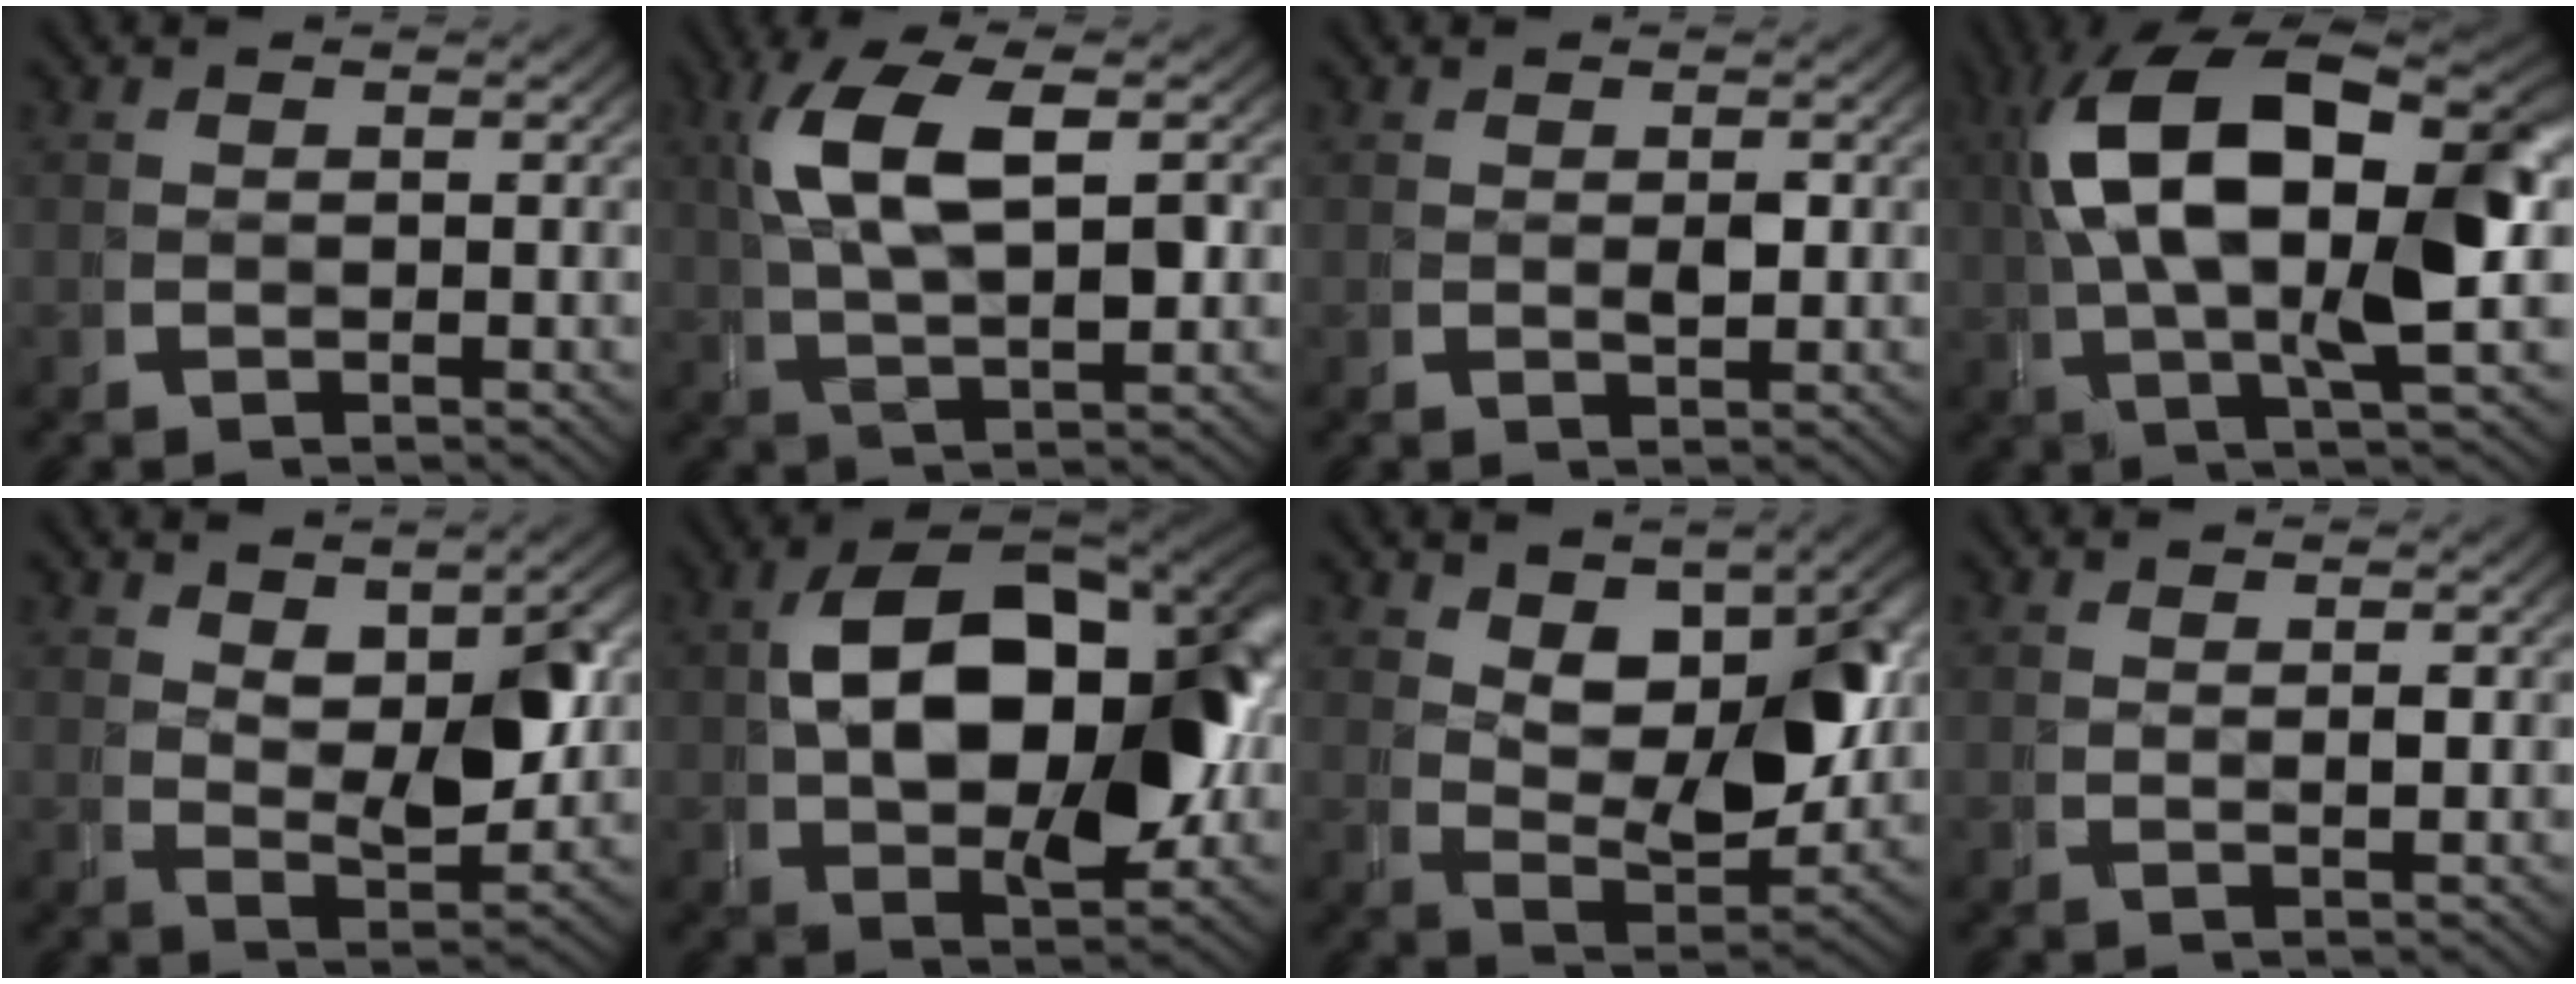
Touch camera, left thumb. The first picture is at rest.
{"total": 6.8, "force": [2.0, 2.9, 5.9], "torque": [-0.113, 0.014, 0.038]}
{"total": 1.1, "force": [0.4, 0.6, 0.7], "torque": [-0.015, -0.004, 0.012]}
{"total": 15.1, "force": [2.2, 7.4, 13.0], "torque": [-0.229, -0.005, 0.034]}
{"total": 4.1, "force": [1.7, 1.6, 3.3], "torque": [-0.055, -0.008, 0.036]}
{"total": 17.5, "force": [0.8, 10.5, 14.0], "torque": [-0.222, -0.029, 0.028]}
{"total": 6.8, "force": [1.8, 3.4, 5.6], "torque": [-0.103, -0.025, 0.043]}
{"total": 0.5, "force": [0.5, -0.1, 0.1], "torque": [-0.001, 0.006, 0.009]}